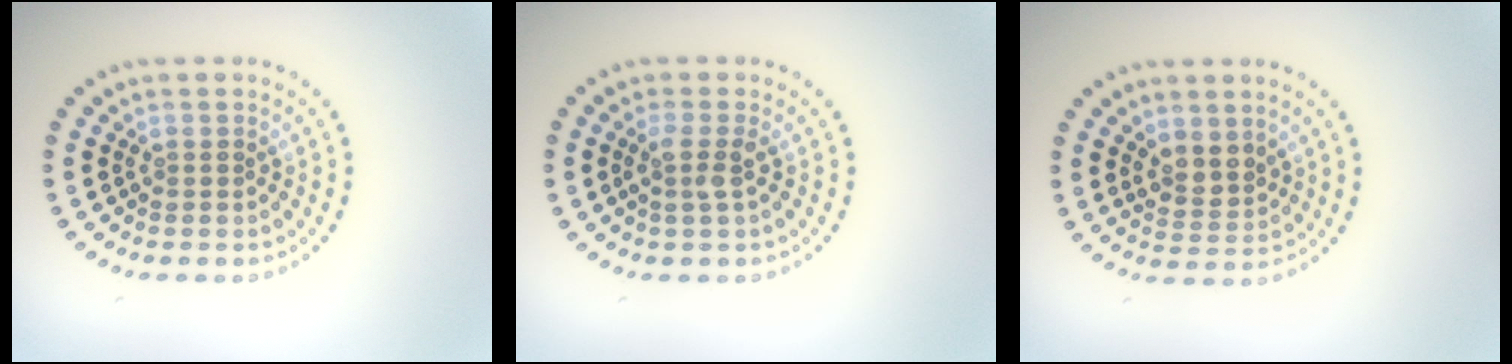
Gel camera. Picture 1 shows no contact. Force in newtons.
{"total": 1.6, "press": 1.3, "slide": 1.1}
{"total": 2.3, "press": 1.9, "slide": 1.2}